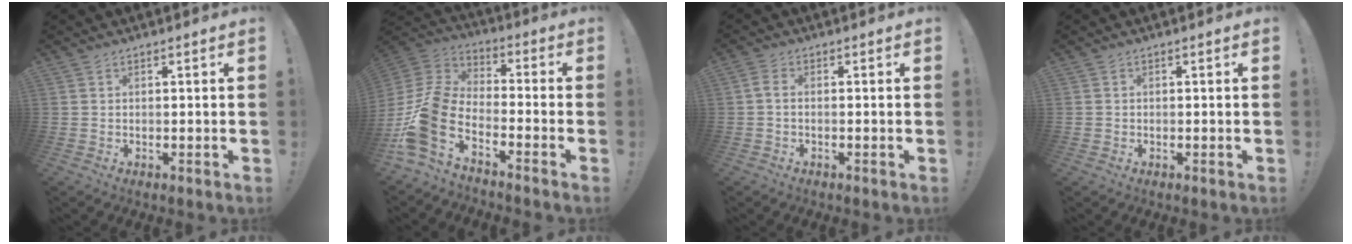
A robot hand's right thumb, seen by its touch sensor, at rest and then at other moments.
{"total": 13.3, "force": [-7.3, 7.8, 8.0], "torque": [-0.177, 0.030, -0.122]}
{"total": 2.2, "force": [-0.1, 0.8, 2.0], "torque": [-0.041, 0.005, -0.001]}
{"total": 0.8, "force": [-0.1, 0.8, 0.0], "torque": [-0.009, 0.007, 0.000]}